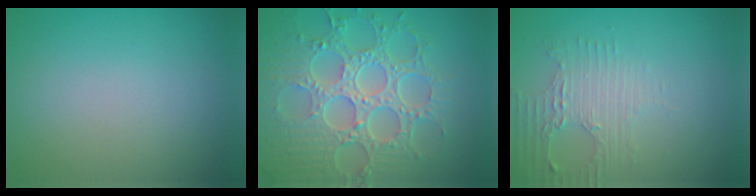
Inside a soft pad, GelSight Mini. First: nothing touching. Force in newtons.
{"total": 8.9, "press": 6.5, "slide": 6.1}
{"total": 3.0, "press": 2.5, "slide": 1.7}